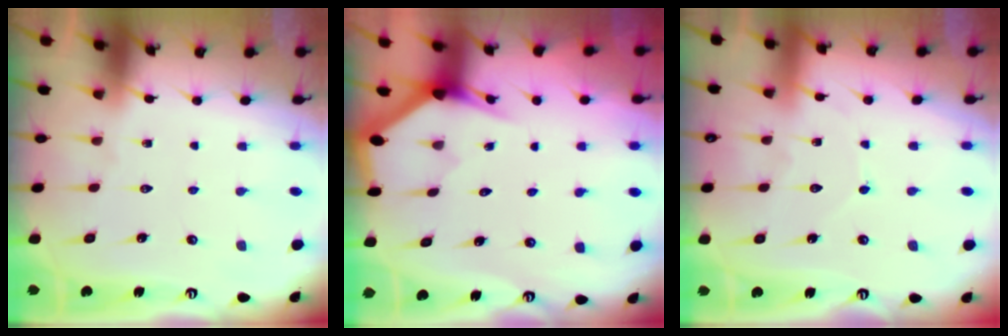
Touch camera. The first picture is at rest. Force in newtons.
{"total": 3.0, "press": 3.0, "slide": 0.2}
{"total": 5.5, "press": 5.5, "slide": 0.3}